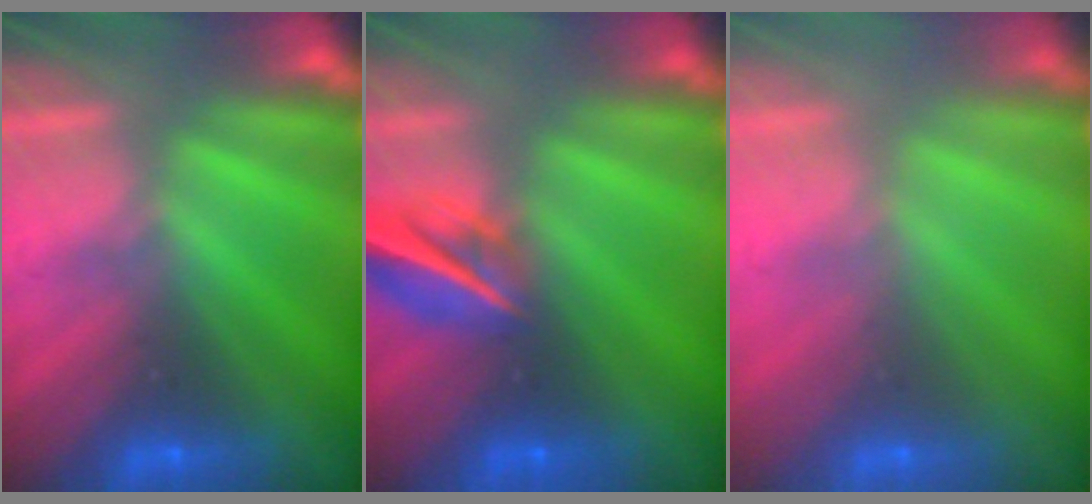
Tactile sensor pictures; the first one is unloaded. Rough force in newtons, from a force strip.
{"total": 7.0}
{"total": 2.6}